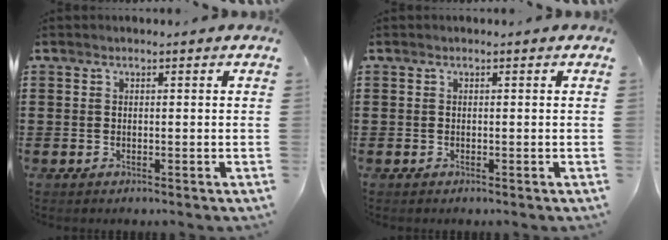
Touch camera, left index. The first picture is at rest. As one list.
[{"total": 0.0}]